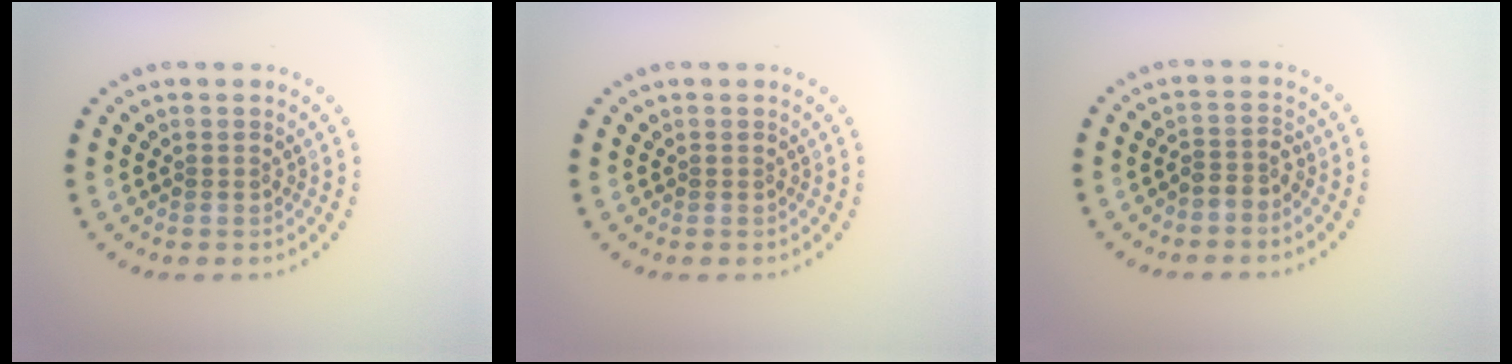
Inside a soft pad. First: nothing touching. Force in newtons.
{"total": 0.0}
{"total": 1.8, "press": 1.4, "slide": 1.1}